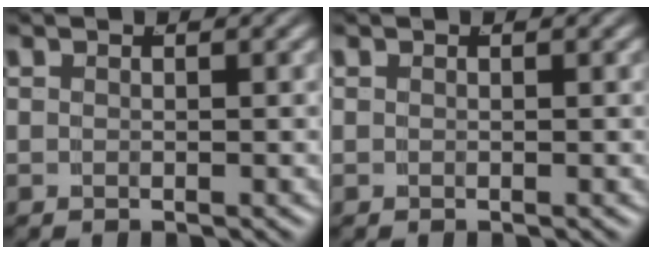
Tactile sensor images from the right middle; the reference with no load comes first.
{"total": 0.0}